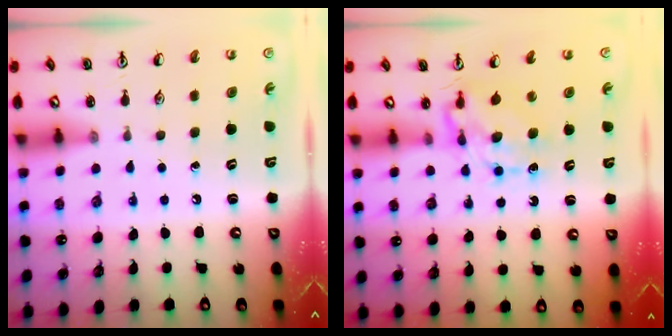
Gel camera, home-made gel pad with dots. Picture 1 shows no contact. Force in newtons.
{"total": 6.9, "press": 6.8, "slide": 0.6}